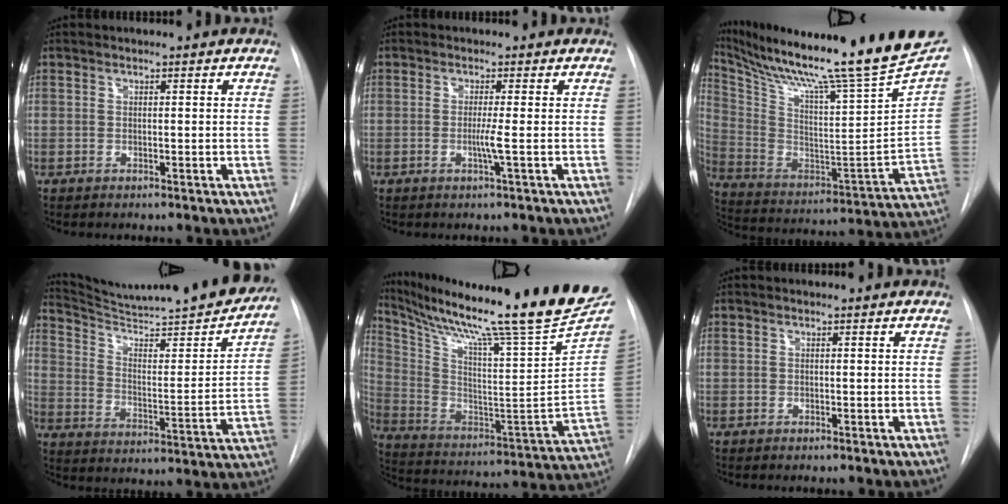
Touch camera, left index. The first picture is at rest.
{"total": 1.9, "force": [-0.7, -0.7, 1.7], "torque": [-0.030, -0.006, -0.017]}
{"total": 30.9, "force": [25.9, 0.9, 16.8], "torque": [-0.300, -0.089, 0.376]}
{"total": 25.5, "force": [23.6, 1.0, 9.6], "torque": [-0.146, -0.079, 0.321]}
{"total": 28.3, "force": [23.1, -0.2, 16.3], "torque": [-0.280, -0.086, 0.342]}
{"total": 0.0}